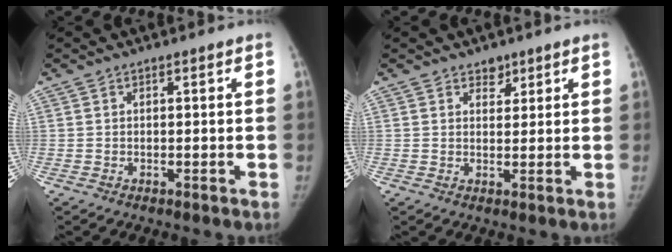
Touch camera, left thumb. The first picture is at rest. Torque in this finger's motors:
{"motor_torque": [0.26, 0.02, 0.52, -0.20, 0.04]}